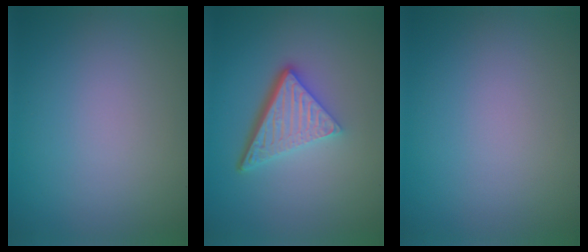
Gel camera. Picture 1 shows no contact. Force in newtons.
{"total": 5.6, "press": 3.7, "slide": 4.2}
{"total": 0.0}